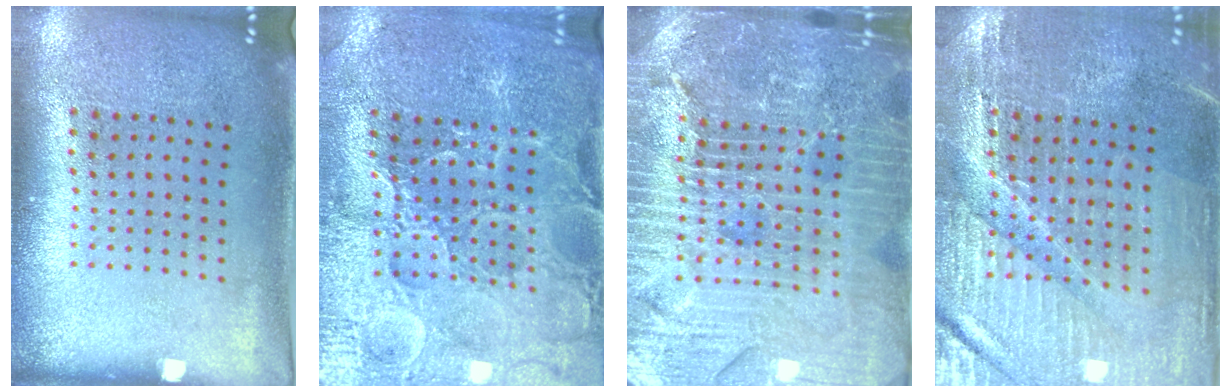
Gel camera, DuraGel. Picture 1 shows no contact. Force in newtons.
{"total": 3.4, "press": 3.3, "slide": 0.7}
{"total": 5.4, "press": 4.9, "slide": 2.3}
{"total": 3.1, "press": 3.1, "slide": 0.5}